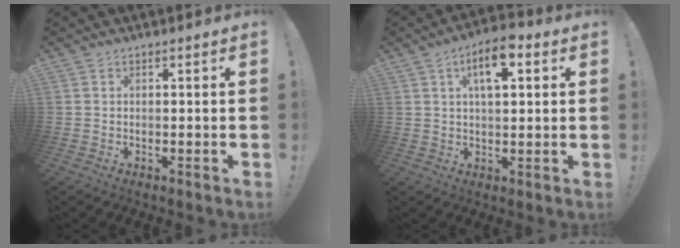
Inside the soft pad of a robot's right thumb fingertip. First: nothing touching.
{"total": 9.3, "force": [3.5, 4.3, 7.4], "torque": [-0.104, -0.003, 0.058]}